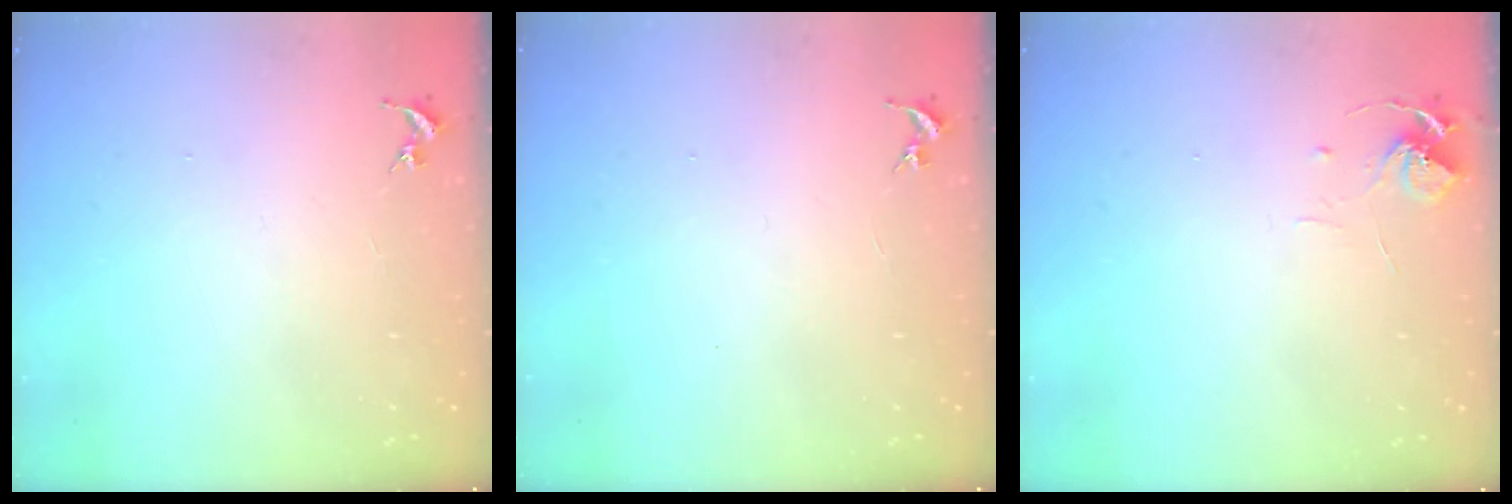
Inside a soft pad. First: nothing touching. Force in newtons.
{"total": 0.0}
{"total": 7.6, "press": 7.5, "slide": 0.5}